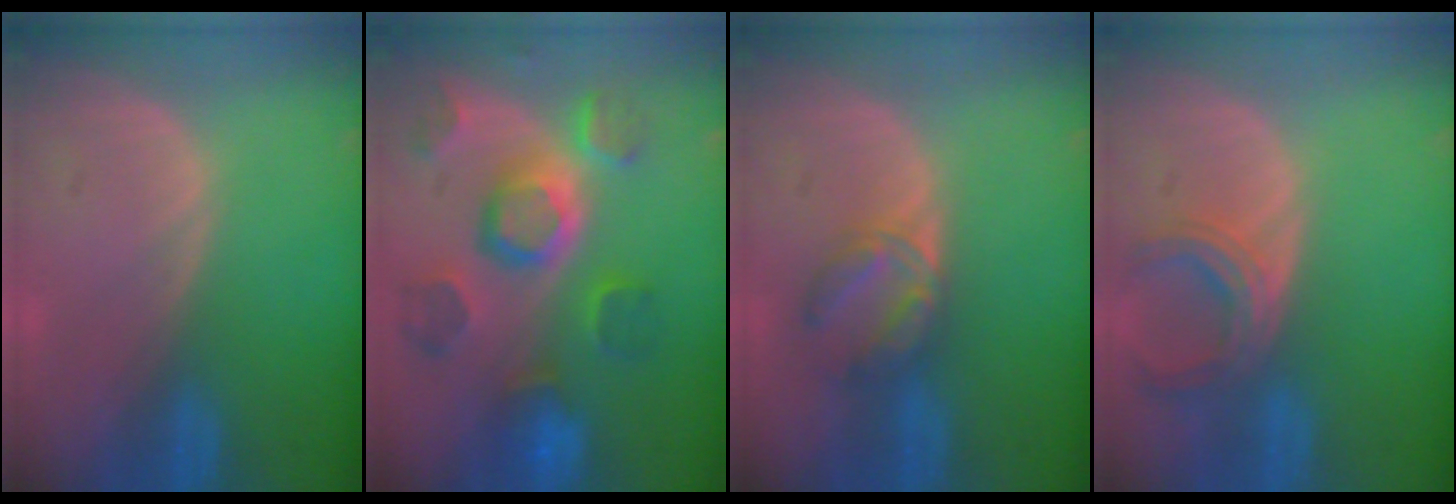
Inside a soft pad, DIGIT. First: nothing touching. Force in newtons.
{"total": 11.4, "press": 10.1, "slide": 5.2}
{"total": 5.0, "press": 5.0, "slide": 0.5}
{"total": 5.8, "press": 5.6, "slide": 1.6}